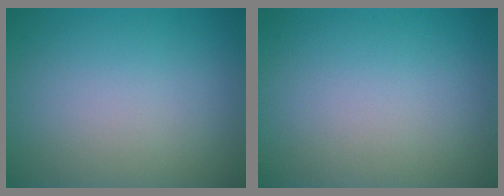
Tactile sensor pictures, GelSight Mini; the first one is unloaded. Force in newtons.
{"total": 0.0}